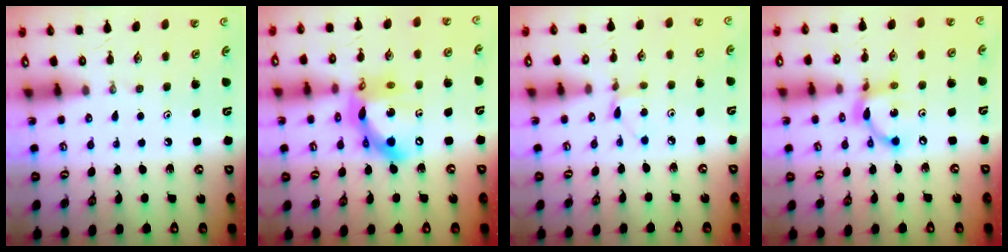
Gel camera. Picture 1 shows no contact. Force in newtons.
{"total": 14.4, "press": 14.3, "slide": 1.6}
{"total": 4.2, "press": 4.2, "slide": 0.6}
{"total": 11.7, "press": 11.6, "slide": 0.6}